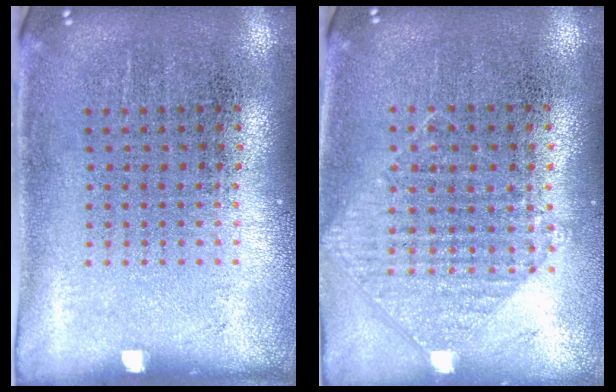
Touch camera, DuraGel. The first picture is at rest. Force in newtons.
{"total": 0.9, "press": 0.8, "slide": 0.3}